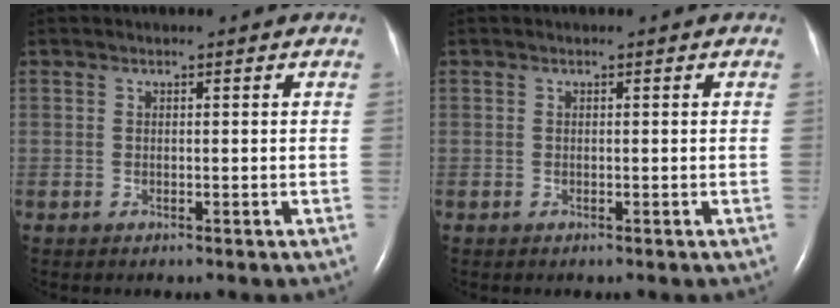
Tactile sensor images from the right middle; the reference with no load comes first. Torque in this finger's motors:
{"motor_torque": [0.36, -0.36, -1.05, -0.21]}